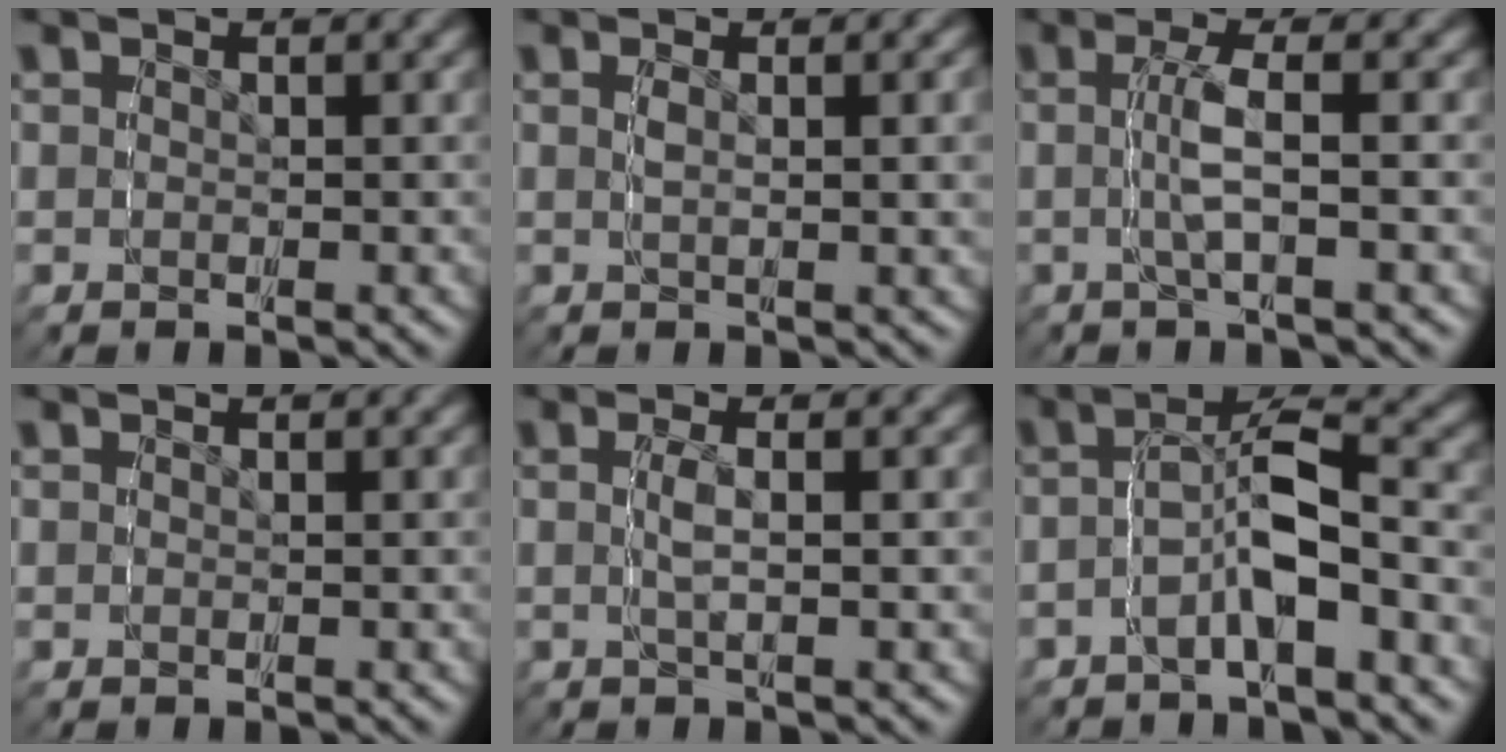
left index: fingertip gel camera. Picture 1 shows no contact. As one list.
[{"total": 2.4, "force": [0.7, 0.1, 2.2], "torque": [-0.034, 0.003, 0.013]}, {"total": 2.8, "force": [0.1, -0.3, 2.8], "torque": [-0.053, 0.008, 0.000]}, {"total": 0.0}, {"total": 1.9, "force": [0.2, -0.2, 1.8], "torque": [-0.039, 0.003, 0.005]}, {"total": 4.2, "force": [-1.7, 0.9, 3.7], "torque": [-0.060, 0.014, -0.033]}]